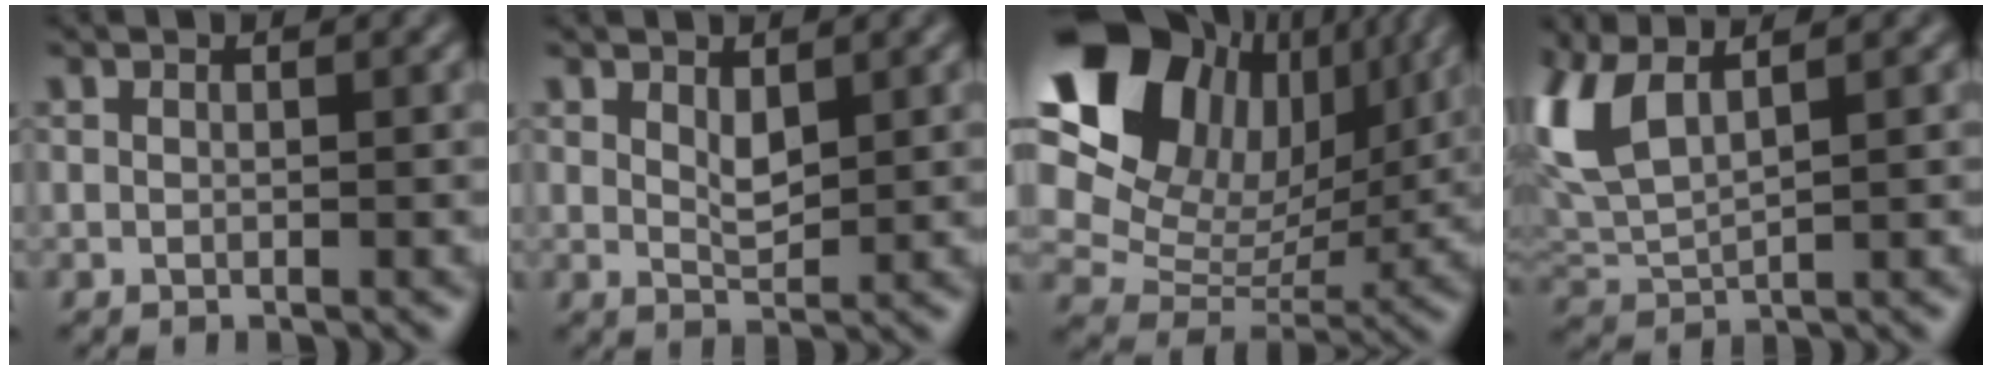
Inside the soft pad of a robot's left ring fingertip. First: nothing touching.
{"total": 1.4, "force": [0.5, 0.5, 1.2], "torque": [-0.033, -0.004, 0.020]}
{"total": 16.0, "force": [6.7, 11.5, 8.8], "torque": [-0.209, 0.051, 0.132]}
{"total": 6.1, "force": [2.3, 2.8, 4.9], "torque": [-0.141, 0.020, 0.049]}